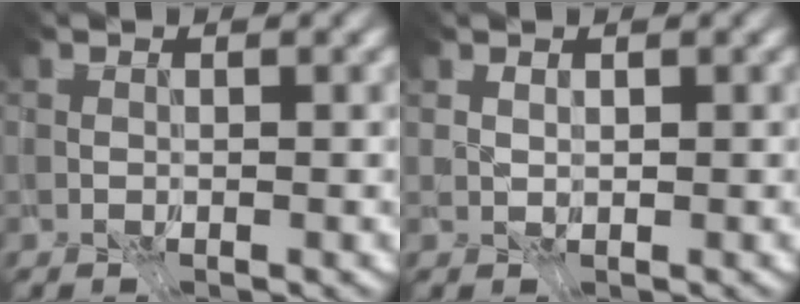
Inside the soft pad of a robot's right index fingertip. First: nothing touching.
{"total": 0.6, "force": [0.6, -0.1, 0.0], "torque": [-0.008, 0.002, 0.014]}